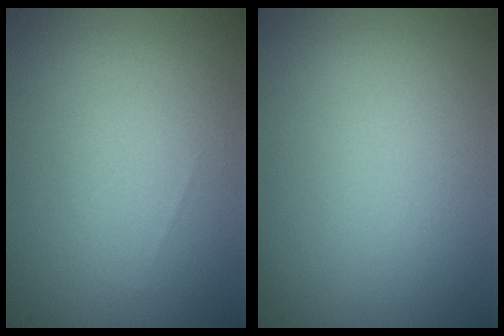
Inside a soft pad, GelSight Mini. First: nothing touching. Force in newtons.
{"total": 0.0}